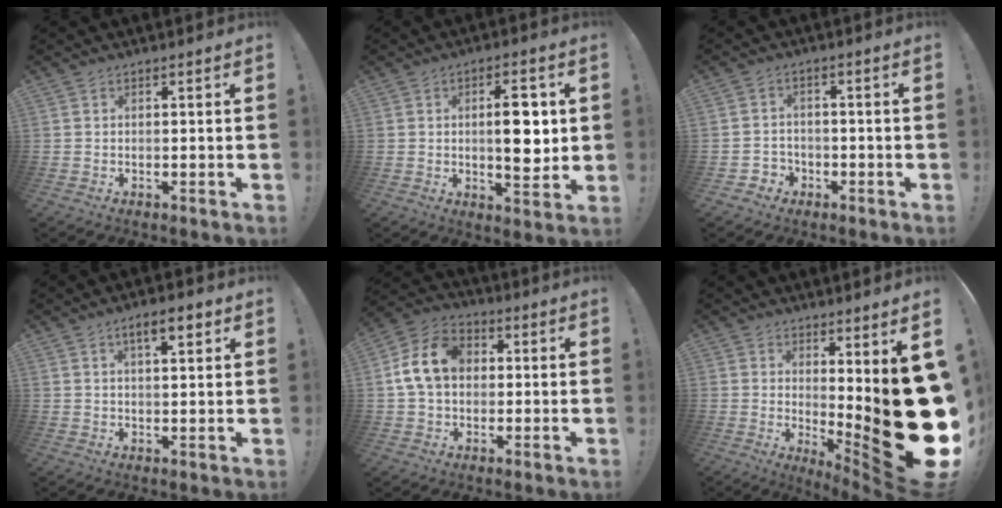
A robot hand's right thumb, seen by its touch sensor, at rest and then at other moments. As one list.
[{"total": 10.0, "force": [1.0, 4.3, 9.0], "torque": [-0.118, 0.000, 0.012]}, {"total": 3.6, "force": [-1.5, 3.2, 0.9], "torque": [-0.022, 0.006, -0.027]}, {"total": 6.0, "force": [3.1, 1.9, 4.8], "torque": [-0.065, -0.010, 0.046]}, {"total": 14.0, "force": [1.9, 10.8, 8.7], "torque": [-0.144, 0.015, 0.041]}, {"total": 21.0, "force": [-0.3, 4.2, 20.5], "torque": [-0.236, -0.065, 0.022]}]